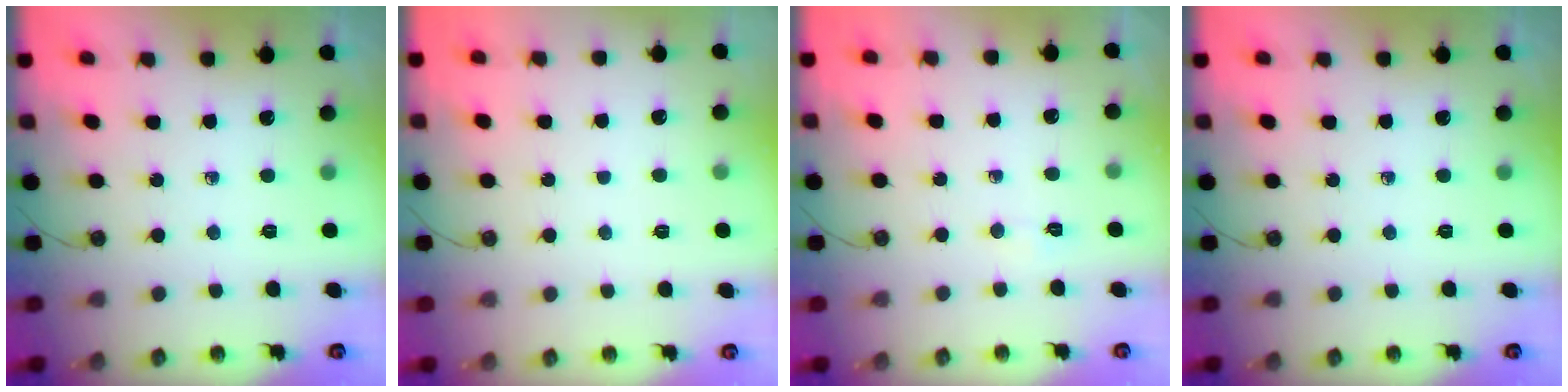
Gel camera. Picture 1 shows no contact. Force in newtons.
{"total": 1.1, "press": 1.1, "slide": 0.1}
{"total": 2.9, "press": 2.6, "slide": 1.4}
{"total": 0.0}